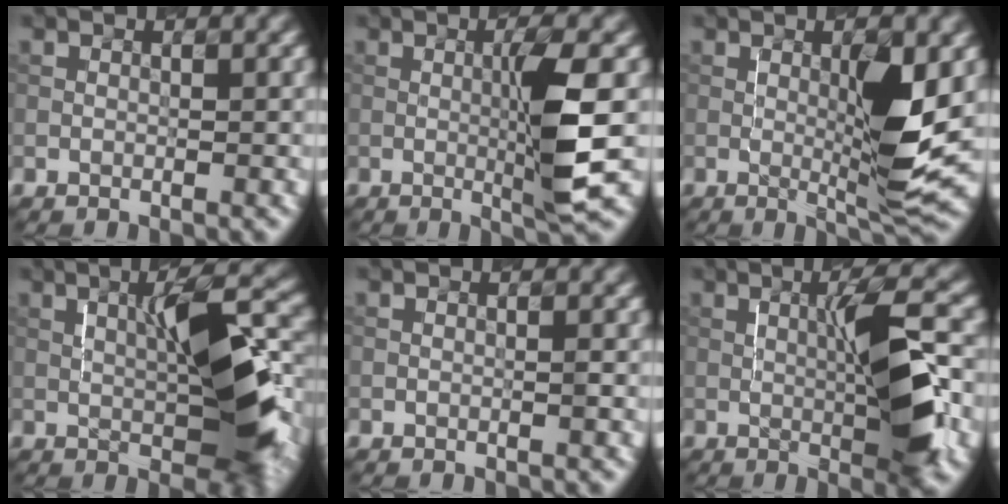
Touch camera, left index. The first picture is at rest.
{"total": 5.0, "force": [-0.3, 0.2, 5.0], "torque": [-0.091, 0.001, 0.006]}
{"total": 5.7, "force": [0.1, 0.7, 5.6], "torque": [-0.098, -0.006, 0.015]}
{"total": 8.3, "force": [-0.2, 1.7, 8.1], "torque": [-0.120, 0.022, 0.001]}
{"total": 0.0}
{"total": 7.0, "force": [-0.4, 0.9, 7.0], "torque": [-0.112, 0.011, 0.007]}